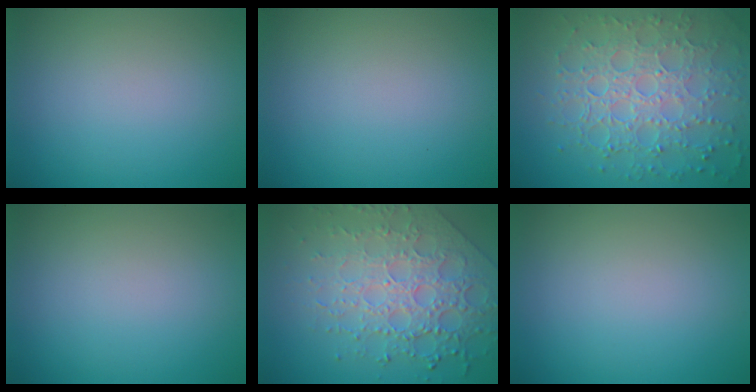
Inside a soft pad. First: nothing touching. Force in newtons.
{"total": 0.0}
{"total": 8.0, "press": 5.6, "slide": 5.6}
{"total": 0.0}
{"total": 7.8, "press": 5.6, "slide": 5.5}
{"total": 0.0}